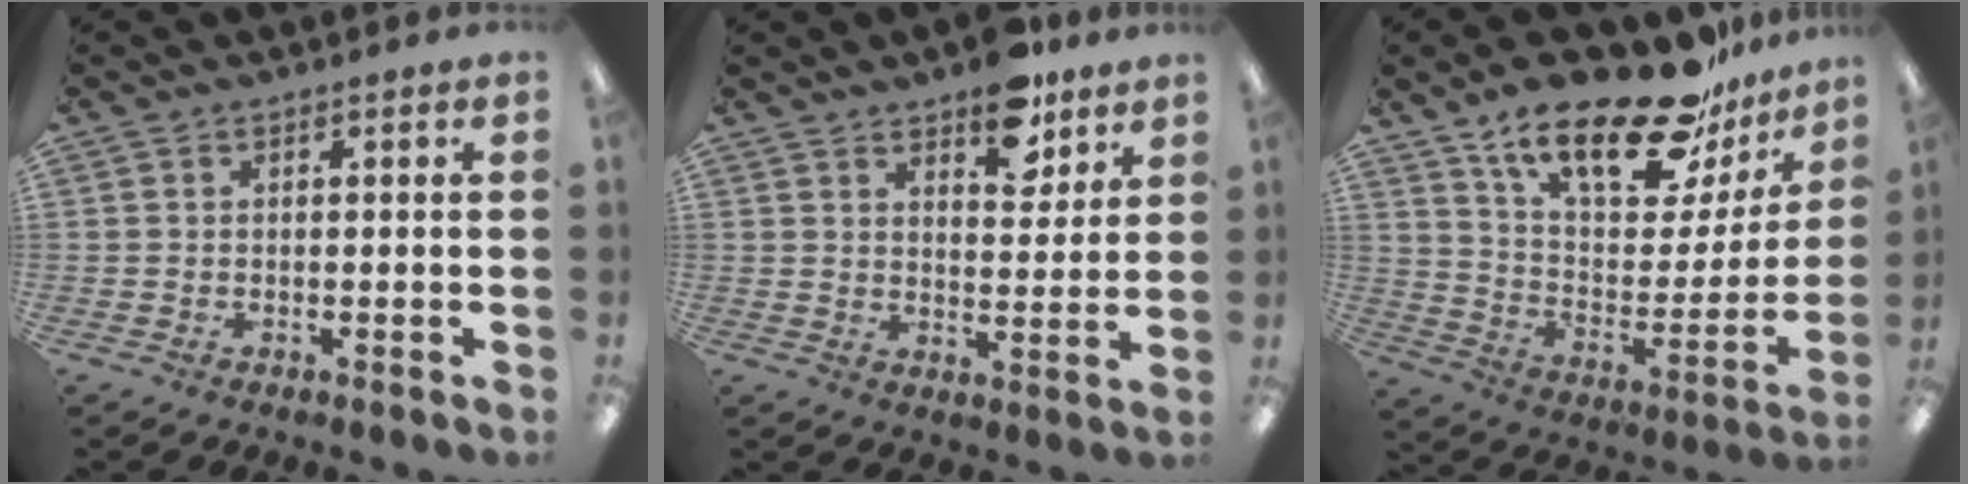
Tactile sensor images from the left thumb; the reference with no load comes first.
{"total": 10.2, "force": [7.6, 4.7, 4.9], "torque": [-0.046, -0.046, 0.130]}
{"total": 23.7, "force": [17.9, 8.0, 13.3], "torque": [-0.206, -0.120, 0.303]}